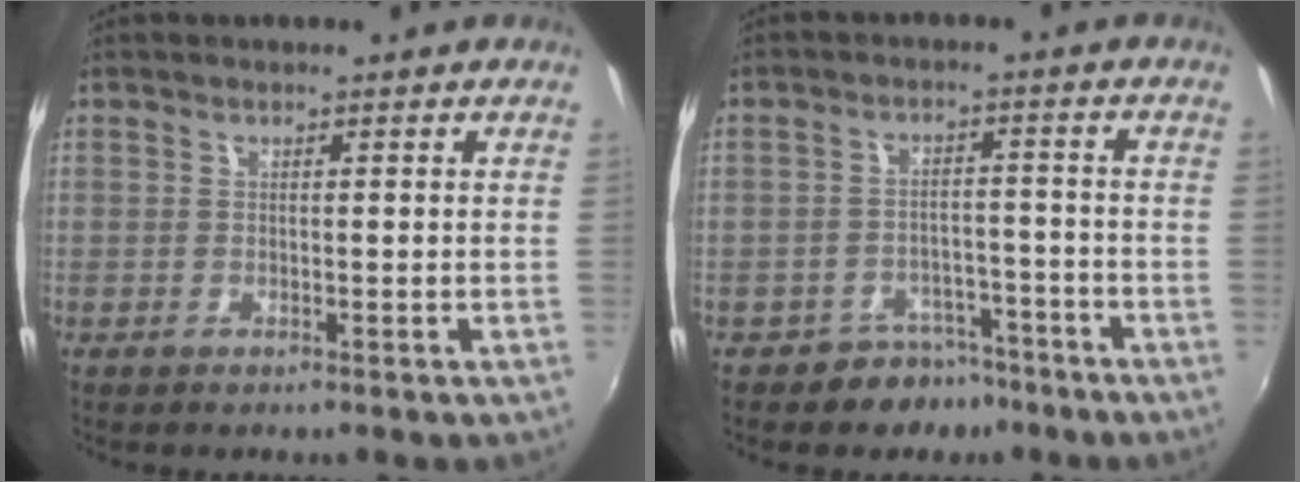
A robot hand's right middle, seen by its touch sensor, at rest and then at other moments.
{"total": 6.2, "force": [-4.6, 4.1, 0.3], "torque": [-0.008, 0.027, -0.058]}